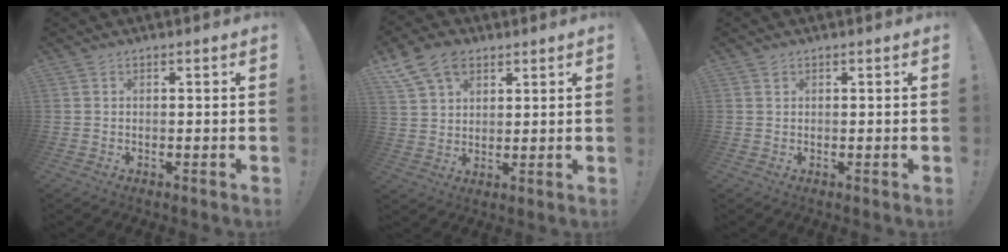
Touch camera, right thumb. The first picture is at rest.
{"total": 10.9, "force": [6.5, 7.1, 5.0], "torque": [-0.088, -0.025, 0.127]}
{"total": 0.8, "force": [0.6, 0.5, 0.2], "torque": [0.002, -0.002, 0.010]}